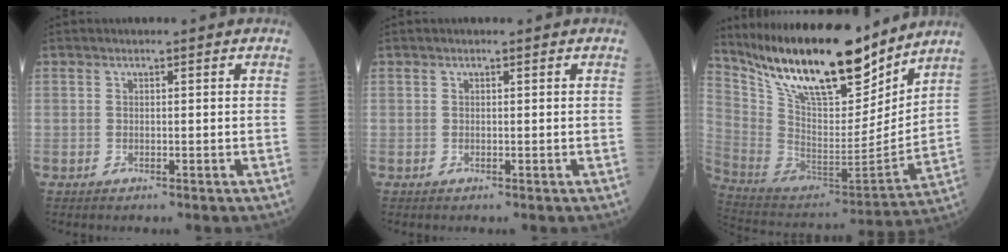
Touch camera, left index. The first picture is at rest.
{"total": 0.0}
{"total": 23.4, "force": [18.7, 5.3, 13.1], "torque": [-0.238, -0.018, 0.330]}